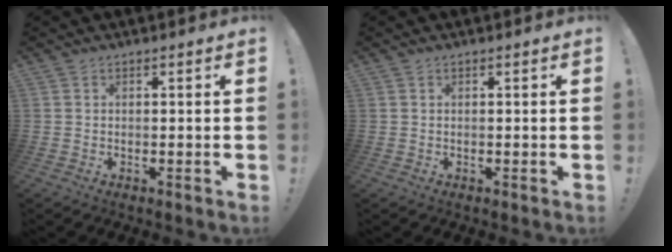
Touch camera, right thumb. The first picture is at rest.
{"total": 0.0}